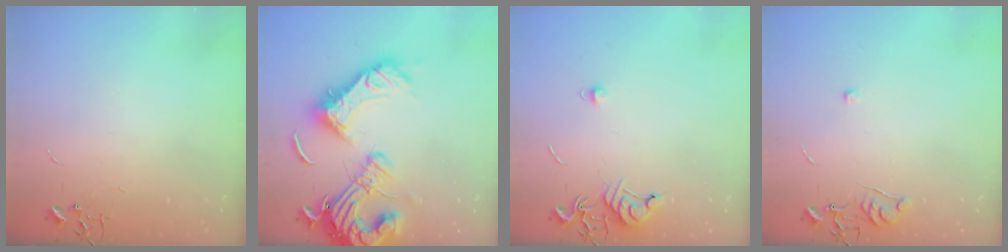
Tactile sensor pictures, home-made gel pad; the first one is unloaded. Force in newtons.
{"total": 23.6, "press": 23.4, "slide": 3.1}
{"total": 7.8, "press": 7.7, "slide": 1.0}
{"total": 6.1, "press": 6.1, "slide": 0.7}